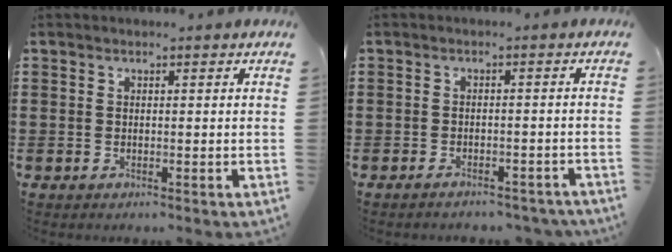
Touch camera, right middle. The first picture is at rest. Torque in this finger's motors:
{"motor_torque": [0.05, 0.00, 0.10, -0.01]}